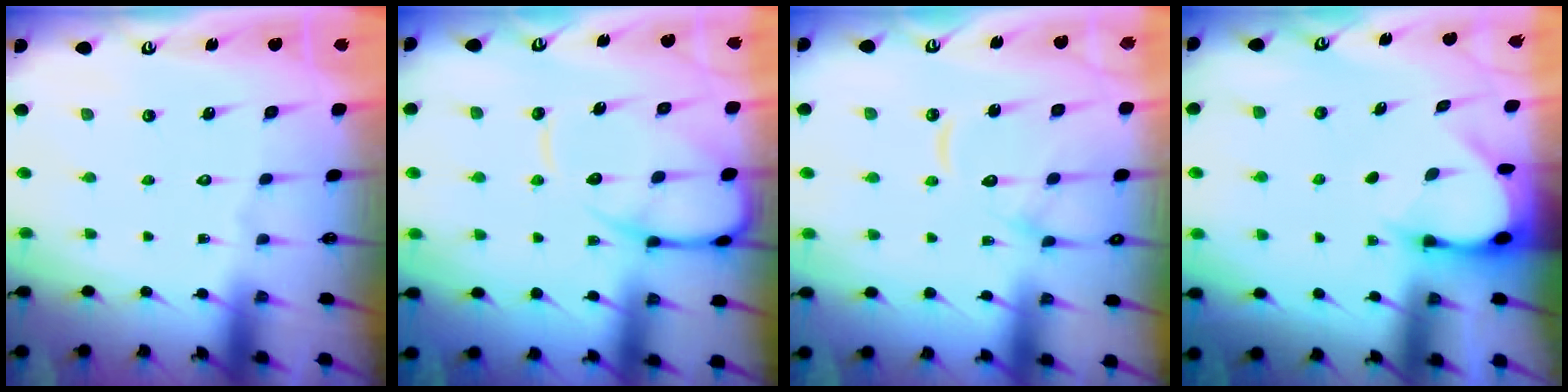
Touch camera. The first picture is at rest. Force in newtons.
{"total": 9.6, "press": 9.6, "slide": 1.0}
{"total": 12.3, "press": 12.2, "slide": 1.3}
{"total": 3.6, "press": 3.6, "slide": 0.2}